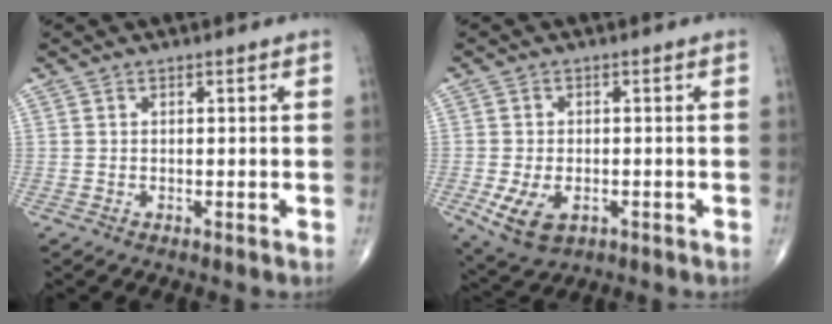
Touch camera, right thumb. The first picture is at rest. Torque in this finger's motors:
{"motor_torque": [-0.17, 0.31, 0.35, 0.24, 0.10]}